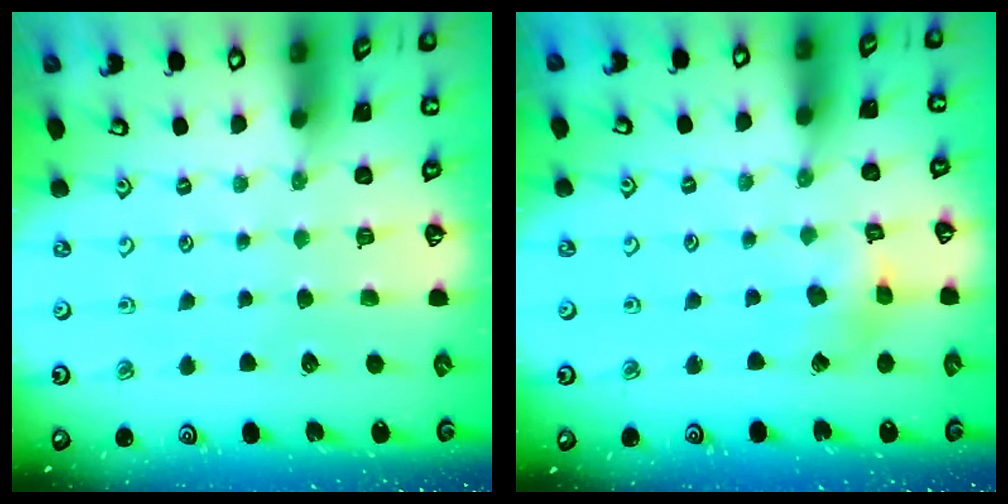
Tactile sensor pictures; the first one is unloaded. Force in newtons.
{"total": 4.3, "press": 4.3, "slide": 0.5}